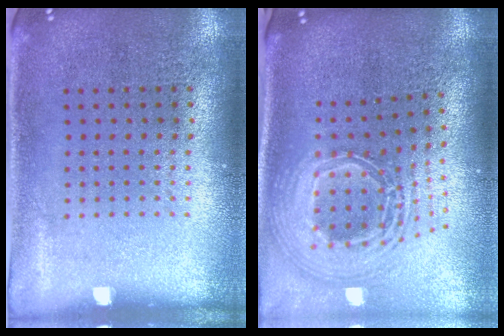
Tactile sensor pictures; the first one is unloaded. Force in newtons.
{"total": 2.8, "press": 1.9, "slide": 2.1}